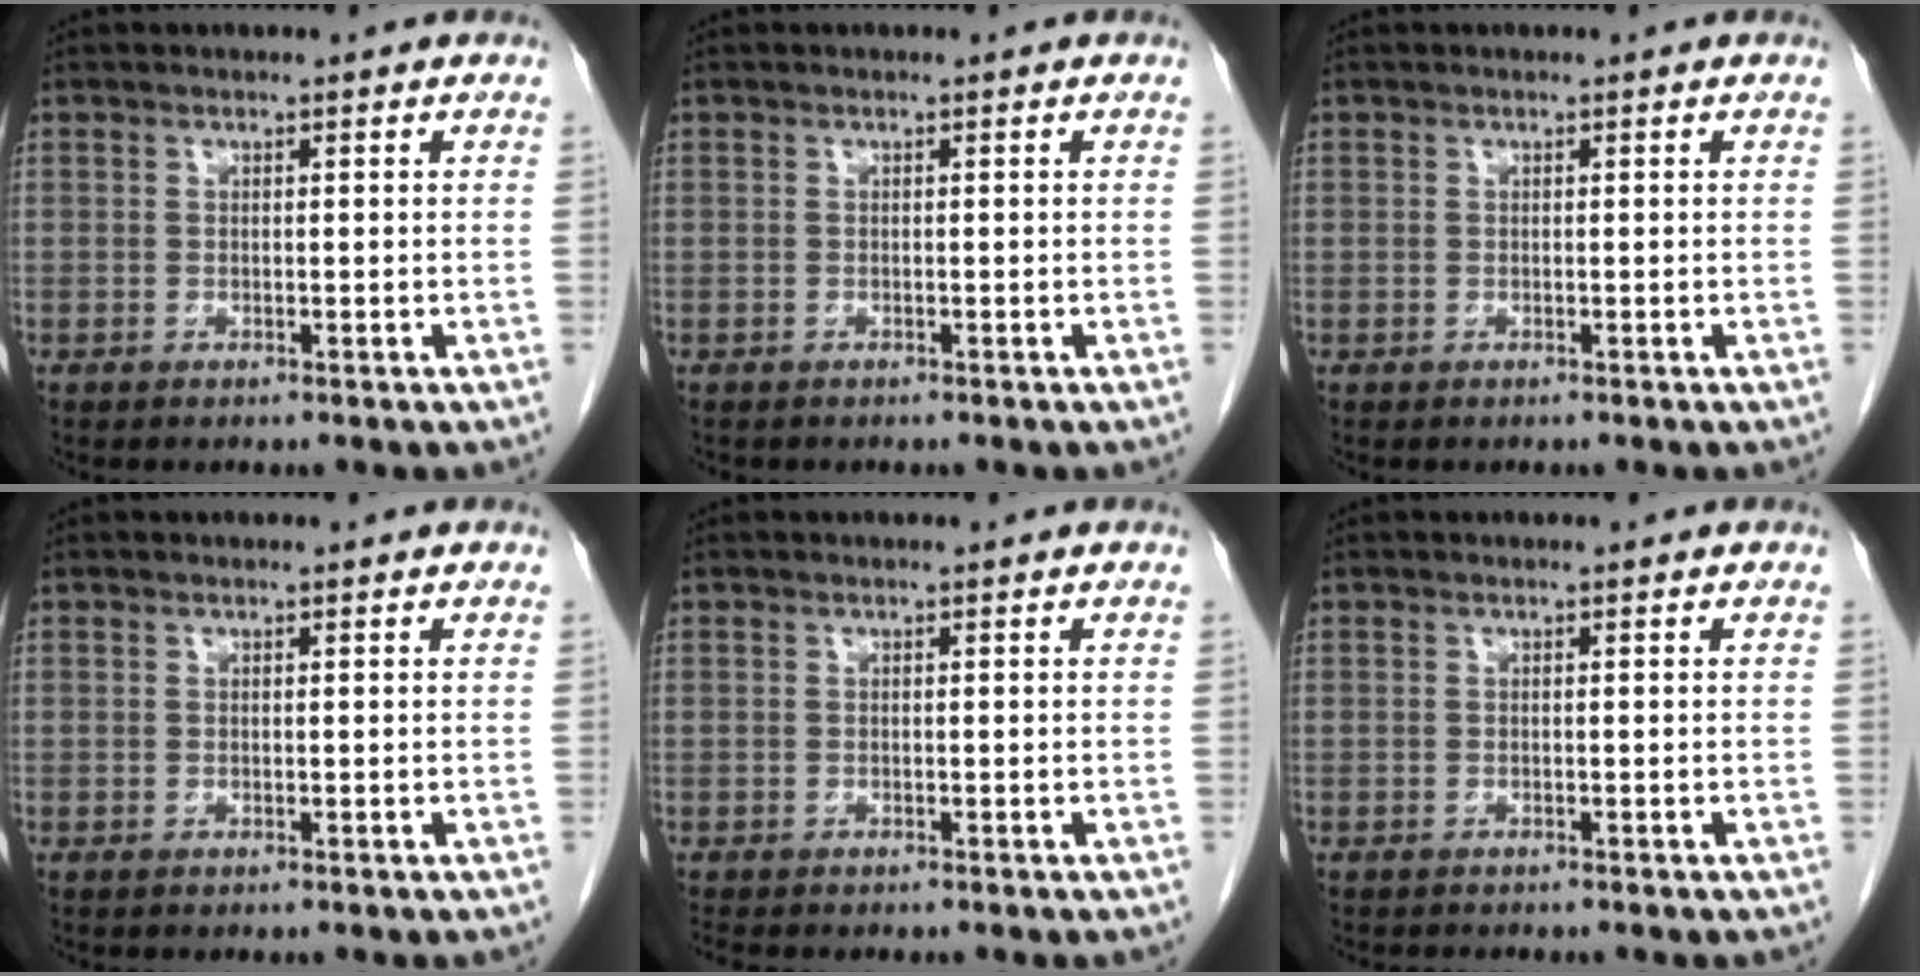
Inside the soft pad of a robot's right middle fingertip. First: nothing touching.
{"total": 0.0}
{"total": 0.0}
{"total": 0.0}
{"total": 2.2, "force": [-1.9, 0.4, 0.9], "torque": [-0.018, -0.006, -0.027]}
{"total": 0.7, "force": [-0.7, 0.0, 0.1], "torque": [-0.006, -0.003, -0.009]}